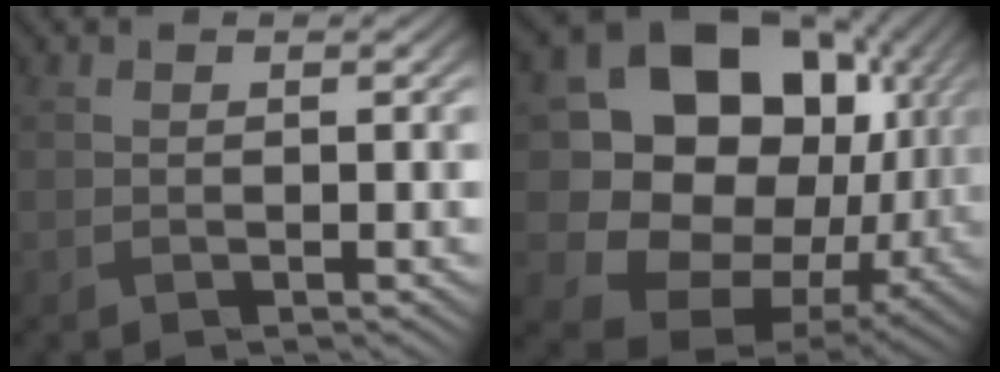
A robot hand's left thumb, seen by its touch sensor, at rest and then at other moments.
{"total": 19.5, "force": [2.2, 16.0, 11.0], "torque": [-0.228, -0.031, 0.074]}